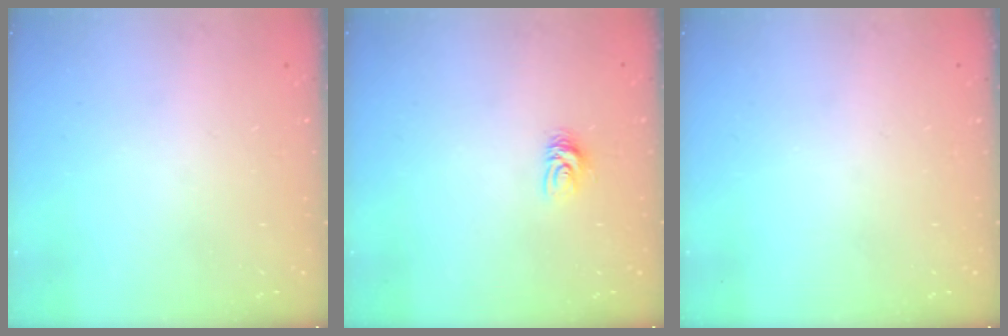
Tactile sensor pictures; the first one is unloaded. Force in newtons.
{"total": 4.9, "press": 4.9, "slide": 0.5}
{"total": 0.0}